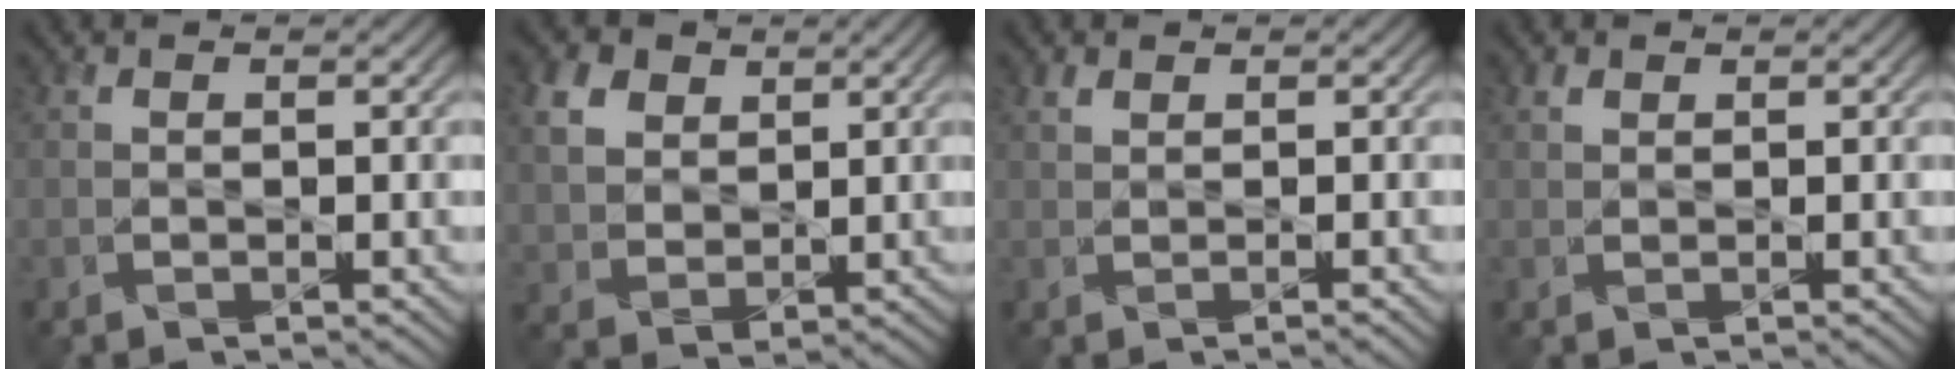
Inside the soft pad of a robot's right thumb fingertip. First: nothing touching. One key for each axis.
{"total": 6.2, "fx": 2.6, "fy": 4.7, "fz": 3.1, "tx": -0.097, "ty": 0.003, "tz": 0.047}
{"total": 0.9, "fx": 0.5, "fy": 0.3, "fz": 0.6, "tx": -0.017, "ty": 0.001, "tz": 0.010}
{"total": 0.8, "fx": 0.6, "fy": 0.5, "fz": 0.4, "tx": -0.014, "ty": -0.001, "tz": 0.012}